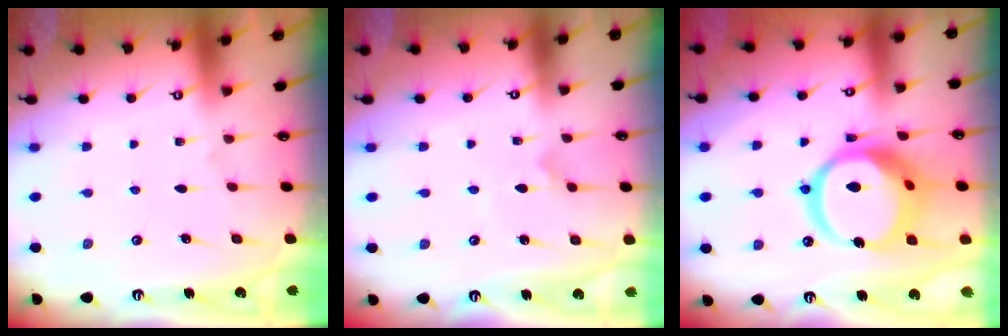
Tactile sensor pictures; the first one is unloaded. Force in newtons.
{"total": 2.9, "press": 2.9, "slide": 0.1}
{"total": 17.9, "press": 17.8, "slide": 2.1}